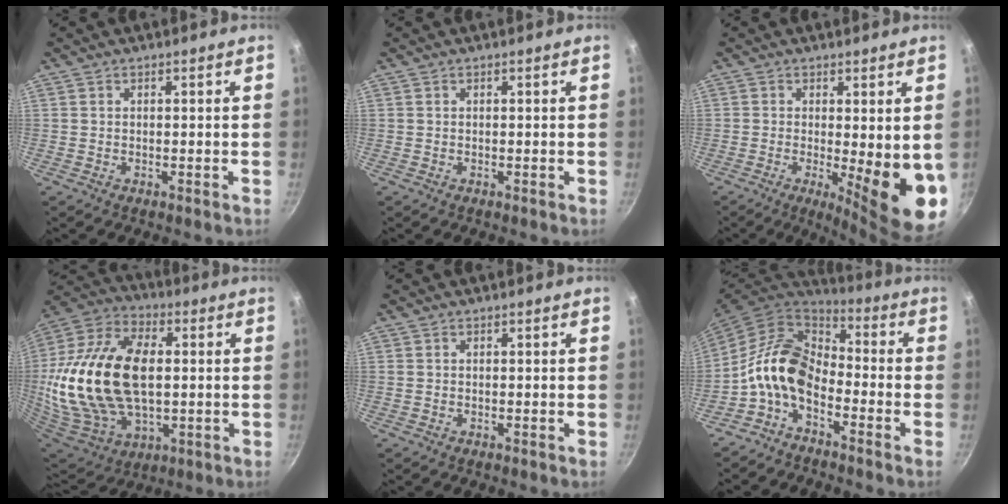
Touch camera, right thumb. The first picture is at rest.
{"total": 0.0}
{"total": 12.4, "force": [-1.5, 3.4, 11.9], "torque": [-0.137, -0.023, -0.010]}
{"total": 30.2, "force": [0.9, 18.5, 23.8], "torque": [-0.472, 0.006, 0.020]}
{"total": 0.0}
{"total": 13.1, "force": [-4.3, 8.4, 9.2], "torque": [-0.160, 0.059, -0.108]}